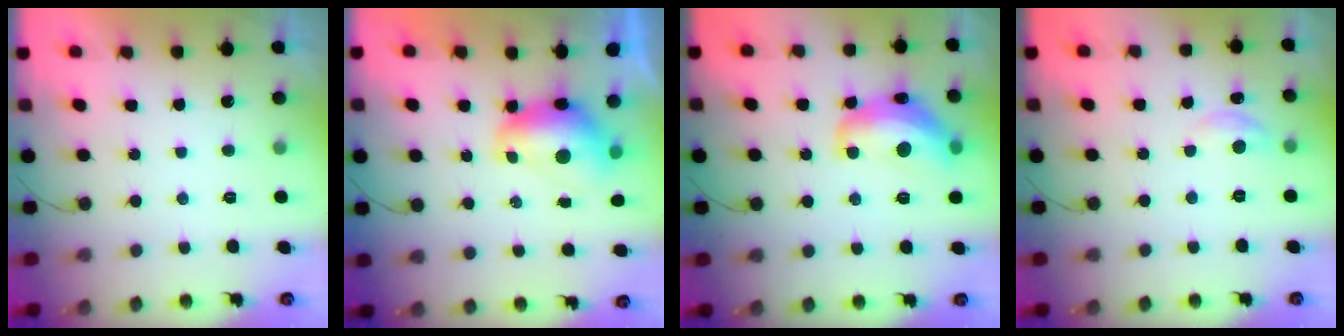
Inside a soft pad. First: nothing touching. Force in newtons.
{"total": 8.7, "press": 8.7, "slide": 0.6}
{"total": 15.3, "press": 15.3, "slide": 1.1}
{"total": 3.9, "press": 3.9, "slide": 0.3}